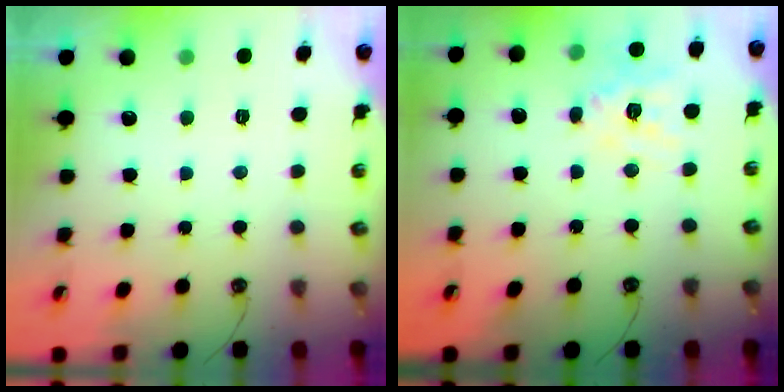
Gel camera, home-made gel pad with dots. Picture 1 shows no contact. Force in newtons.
{"total": 13.1, "press": 13.0, "slide": 1.7}